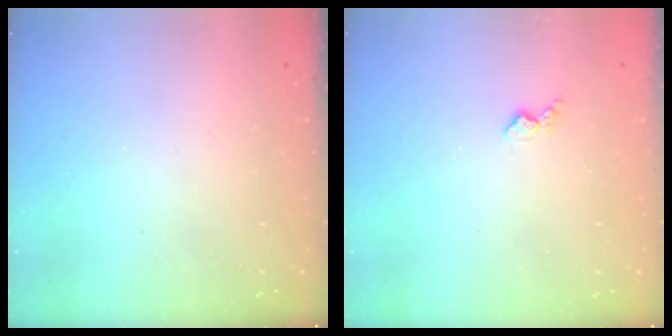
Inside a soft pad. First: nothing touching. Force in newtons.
{"total": 2.9, "press": 2.9, "slide": 0.5}